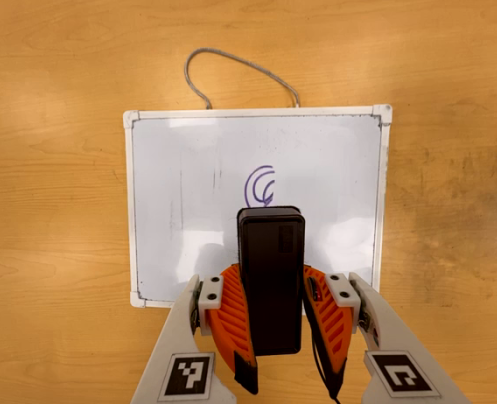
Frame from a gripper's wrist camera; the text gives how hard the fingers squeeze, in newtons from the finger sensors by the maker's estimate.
{"total": 7.4, "left": 6.7, "right": 8.1}